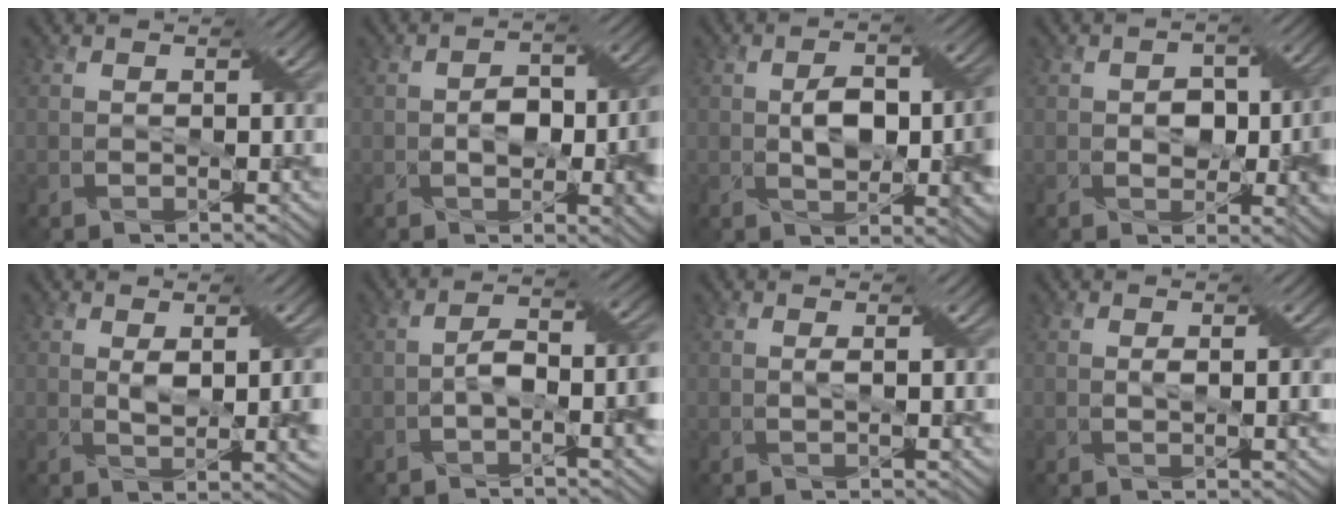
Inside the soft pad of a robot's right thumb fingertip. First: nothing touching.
{"total": 8.3, "force": [-1.2, 4.4, 6.9], "torque": [-0.106, -0.011, -0.015]}
{"total": 9.2, "force": [-0.2, 4.6, 8.0], "torque": [-0.127, 0.002, -0.001]}
{"total": 6.8, "force": [-0.6, 4.4, 5.2], "torque": [-0.071, -0.008, -0.010]}
{"total": 4.0, "force": [0.6, 1.2, 3.7], "torque": [-0.066, 0.003, 0.015]}
{"total": 6.2, "force": [-1.5, 2.1, 5.7], "torque": [-0.094, 0.012, -0.031]}
{"total": 1.1, "force": [0.2, 0.0, 1.0], "torque": [-0.022, 0.005, 0.001]}
{"total": 1.8, "force": [0.3, 0.2, 1.8], "torque": [-0.030, 0.003, 0.005]}